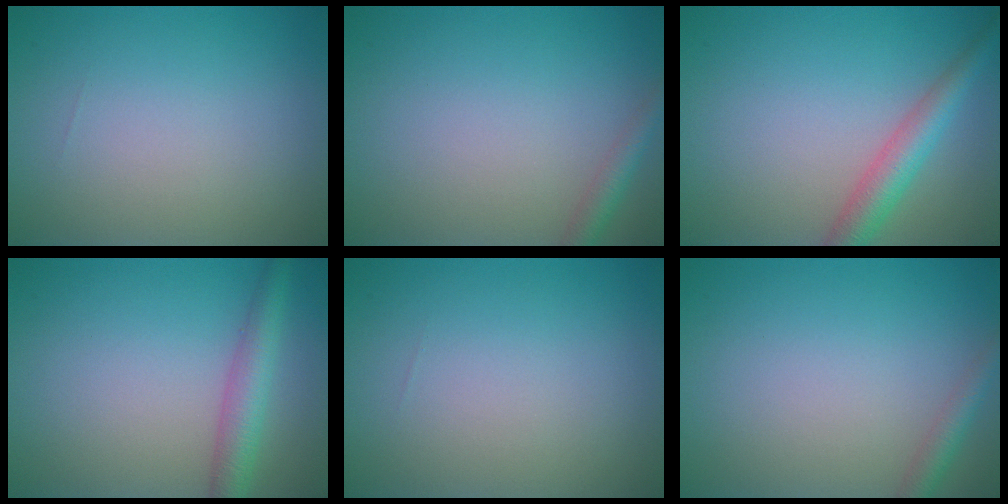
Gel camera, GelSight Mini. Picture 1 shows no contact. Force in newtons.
{"total": 1.8, "press": 1.8, "slide": 0.1}
{"total": 3.6, "press": 3.6, "slide": 0.1}
{"total": 3.5, "press": 3.5, "slide": 0.1}
{"total": 0.0}
{"total": 1.8, "press": 1.8, "slide": 0.1}